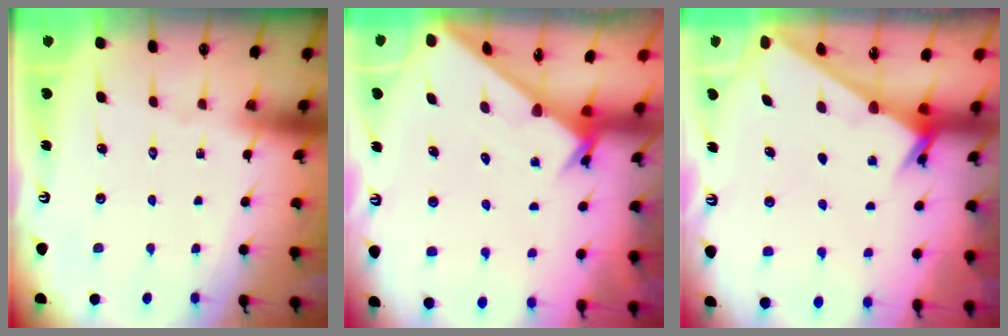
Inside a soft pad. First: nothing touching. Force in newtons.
{"total": 2.3, "press": 2.3, "slide": 0.2}
{"total": 2.4, "press": 2.4, "slide": 0.2}